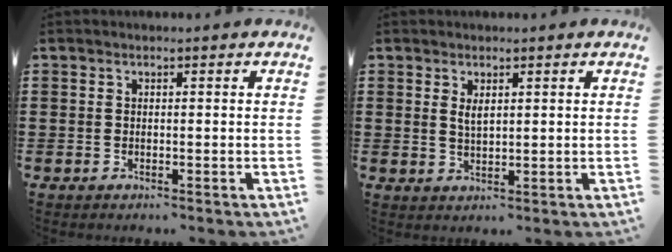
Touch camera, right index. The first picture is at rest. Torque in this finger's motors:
{"motor_torque": [-0.08, -0.09, -0.01, 0.01]}